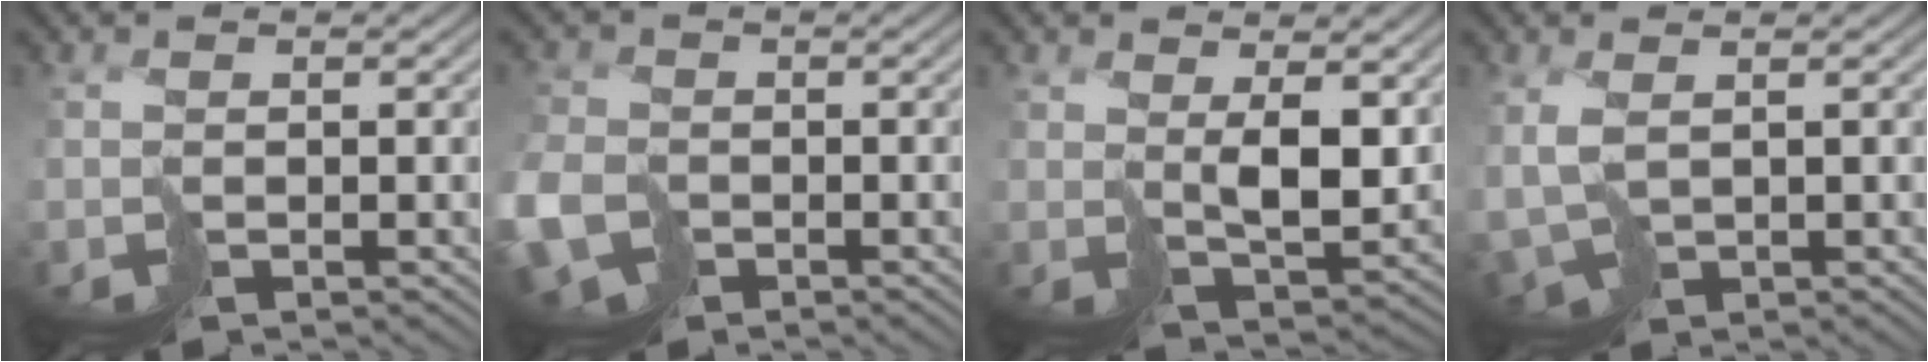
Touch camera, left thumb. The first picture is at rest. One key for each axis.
{"total": 7.4, "fx": -3.0, "fy": 5.0, "fz": 4.6, "tx": -0.133, "ty": -0.026, "tz": -0.057}
{"total": 5.5, "fx": 3.3, "fy": 2.2, "fz": 3.9, "tx": -0.089, "ty": -0.012, "tz": 0.071}
{"total": 3.4, "fx": 0.3, "fy": 1.7, "fz": 3.0, "tx": -0.081, "ty": -0.005, "tz": 0.006}